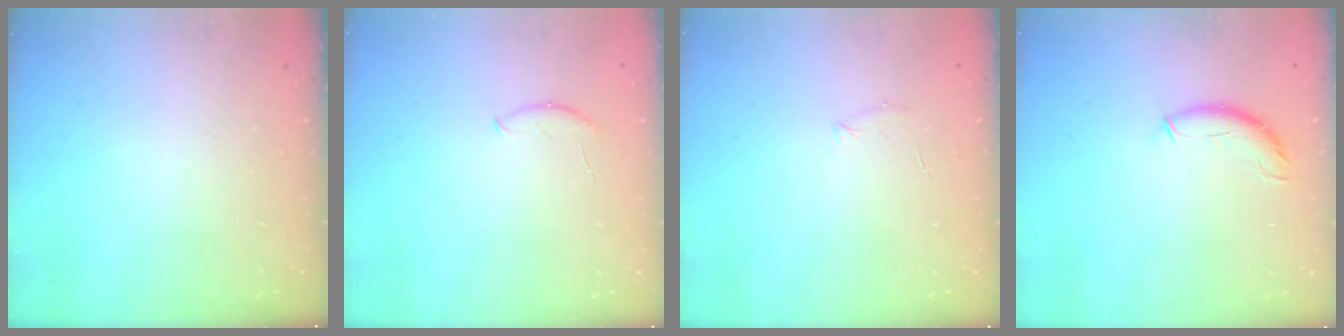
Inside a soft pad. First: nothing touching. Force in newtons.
{"total": 5.9, "press": 5.9, "slide": 0.9}
{"total": 4.4, "press": 4.2, "slide": 1.1}
{"total": 8.3, "press": 8.3, "slide": 0.4}